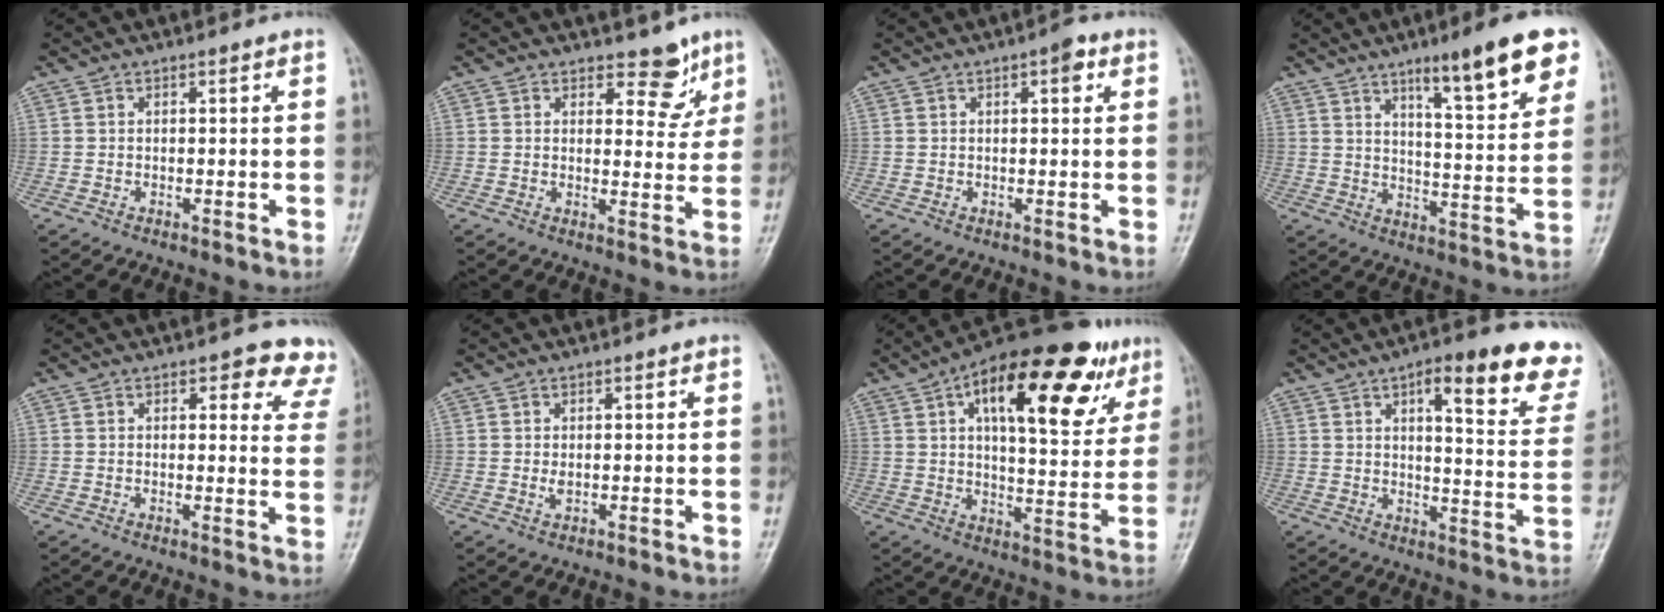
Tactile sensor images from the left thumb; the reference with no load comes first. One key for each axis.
{"total": 5.6, "fx": 4.0, "fy": 3.1, "fz": 2.3, "tx": 0.006, "ty": -0.027, "tz": 0.053}
{"total": 2.7, "fx": 1.2, "fy": 1.0, "fz": 2.2, "tx": -0.025, "ty": 0.001, "tz": 0.012}
{"total": 16.0, "fx": 9.4, "fy": 3.0, "fz": 12.6, "tx": -0.156, "ty": -0.041, "tz": 0.138}
{"total": 7.7, "fx": 6.0, "fy": 3.6, "fz": 3.3, "tx": 0.009, "ty": -0.027, "tz": 0.043}
{"total": 1.3, "fx": 0.2, "fy": 0.7, "fz": 1.0, "tx": -0.017, "ty": -0.003, "tz": 0.007}
{"total": 24.2, "fx": 11.7, "fy": 10.0, "fz": 18.7, "tx": -0.238, "ty": -0.011, "tz": 0.170}
{"total": 18.3, "fx": 11.3, "fy": 5.5, "fz": 13.3, "tx": -0.124, "ty": -0.045, "tz": 0.133}